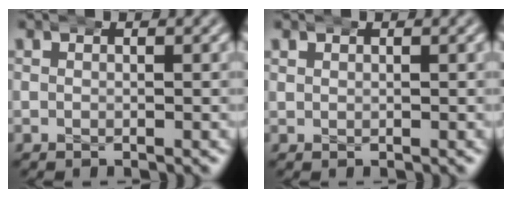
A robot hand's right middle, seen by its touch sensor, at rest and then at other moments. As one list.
[{"total": 0.6, "force": [0.5, 0.0, -0.1], "torque": [0.006, 0.001, 0.011]}]